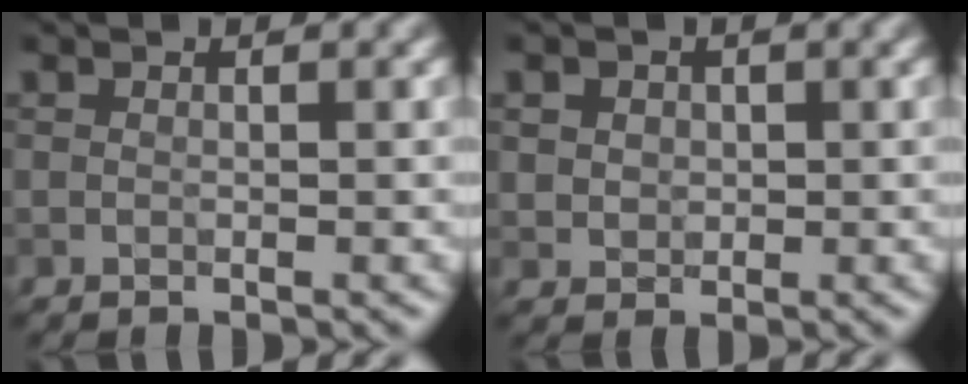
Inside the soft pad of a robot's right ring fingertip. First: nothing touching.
{"total": 2.7, "force": [1.1, 2.2, 1.1], "torque": [-0.031, 0.005, 0.027]}